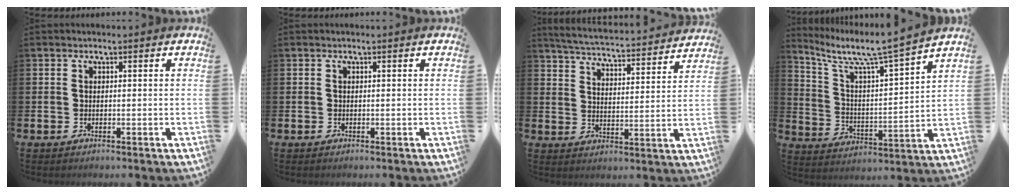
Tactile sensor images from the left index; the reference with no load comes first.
{"total": 0.0}
{"total": 5.1, "force": [5.1, 0.1, 0.8], "torque": [-0.041, -0.043, 0.085]}
{"total": 7.2, "force": [6.2, 0.0, 3.6], "torque": [-0.103, -0.048, 0.099]}